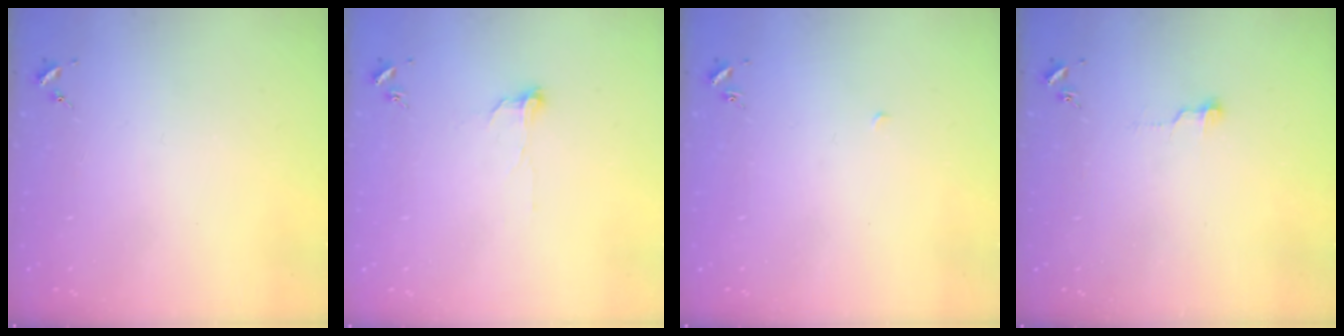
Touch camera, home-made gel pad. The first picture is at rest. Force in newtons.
{"total": 5.5, "press": 5.5, "slide": 0.5}
{"total": 2.1, "press": 2.1, "slide": 0.1}
{"total": 3.6, "press": 3.6, "slide": 0.3}